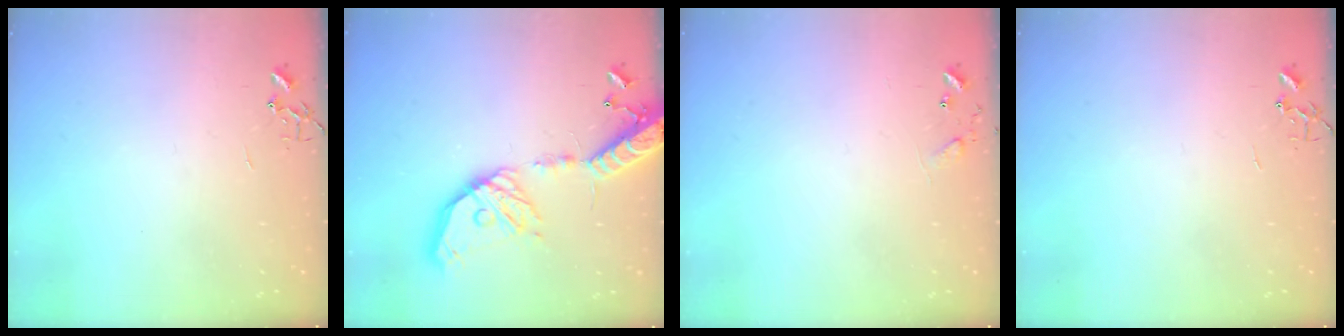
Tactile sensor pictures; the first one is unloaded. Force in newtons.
{"total": 20.9, "press": 20.5, "slide": 3.9}
{"total": 8.0, "press": 8.0, "slide": 0.4}
{"total": 0.0}